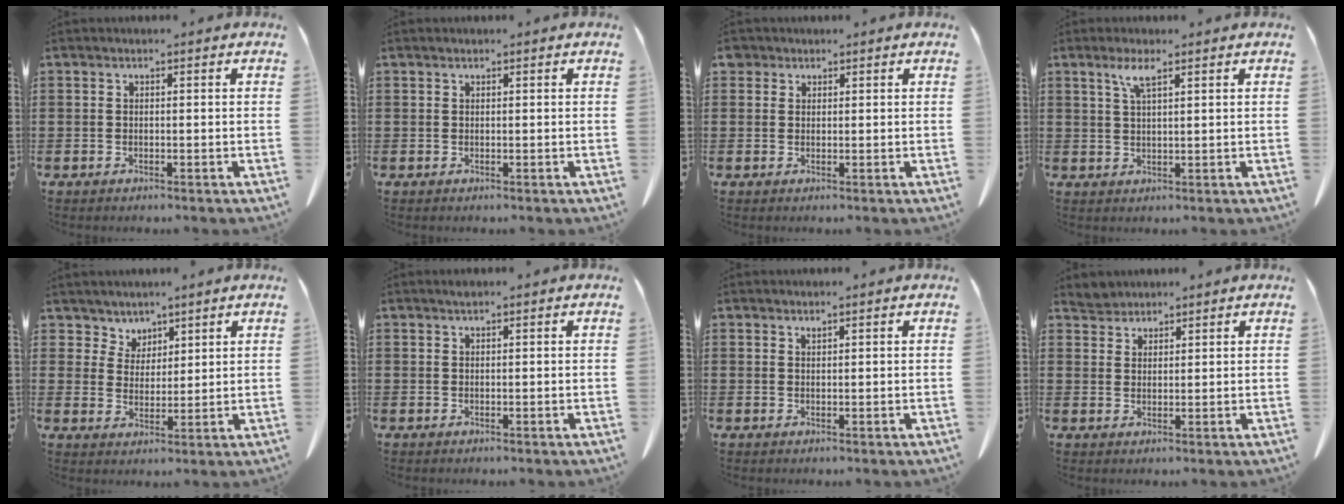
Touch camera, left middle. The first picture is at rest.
{"total": 0.0}
{"total": 1.7, "force": [1.2, 1.1, 0.2], "torque": [-0.009, 0.006, 0.024]}
{"total": 3.4, "force": [2.1, 0.5, 2.6], "torque": [-0.057, 0.005, 0.036]}
{"total": 3.7, "force": [2.9, 2.2, -0.4], "torque": [-0.011, 0.001, 0.053]}
{"total": 0.5, "force": [0.4, 0.1, 0.3], "torque": [-0.007, 0.000, 0.007]}
{"total": 0.5, "force": [0.5, 0.0, 0.2], "torque": [-0.005, -0.002, 0.011]}
{"total": 2.2, "force": [2.1, 0.6, -0.3], "torque": [-0.001, 0.003, 0.043]}